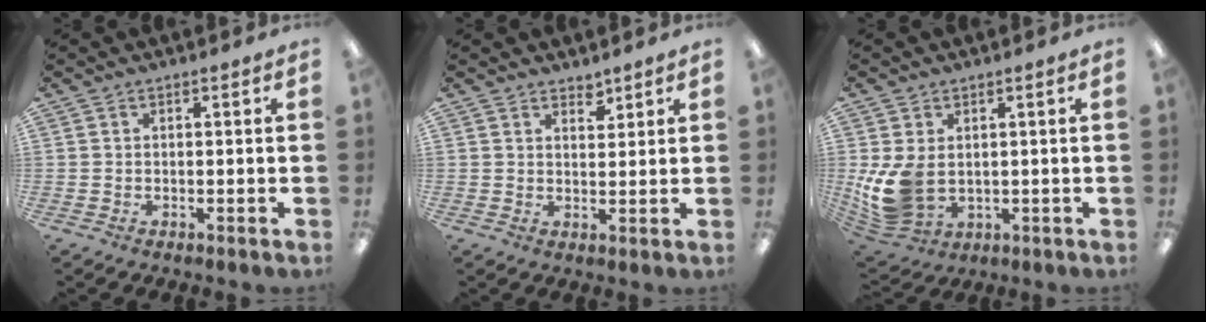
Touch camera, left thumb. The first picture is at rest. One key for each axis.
{"total": 3.0, "fx": 2.7, "fy": 1.1, "fz": 0.5, "tx": 0.010, "ty": -0.023, "tz": 0.046}
{"total": 10.4, "fx": 0.1, "fy": 7.3, "fz": 7.4, "tx": -0.176, "ty": -0.002, "tz": 0.009}